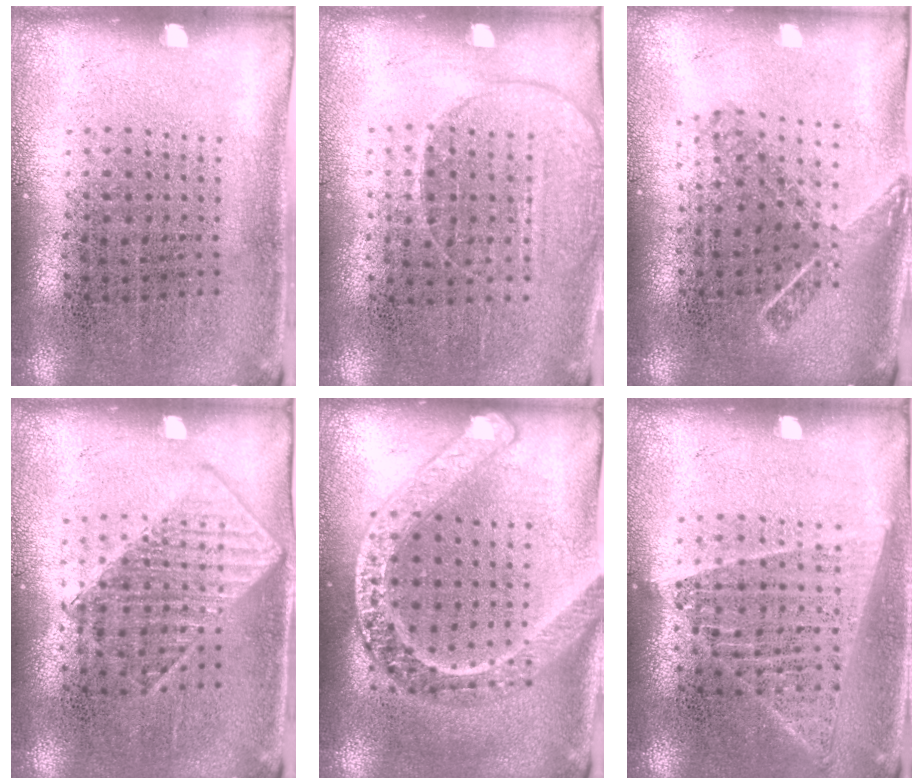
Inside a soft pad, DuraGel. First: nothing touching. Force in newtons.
{"total": 1.4, "press": 1.3, "slide": 0.6}
{"total": 1.8, "press": 1.3, "slide": 1.2}
{"total": 1.0, "press": 1.0, "slide": 0.1}
{"total": 3.0, "press": 3.0, "slide": 0.3}
{"total": 1.4, "press": 1.3, "slide": 0.4}